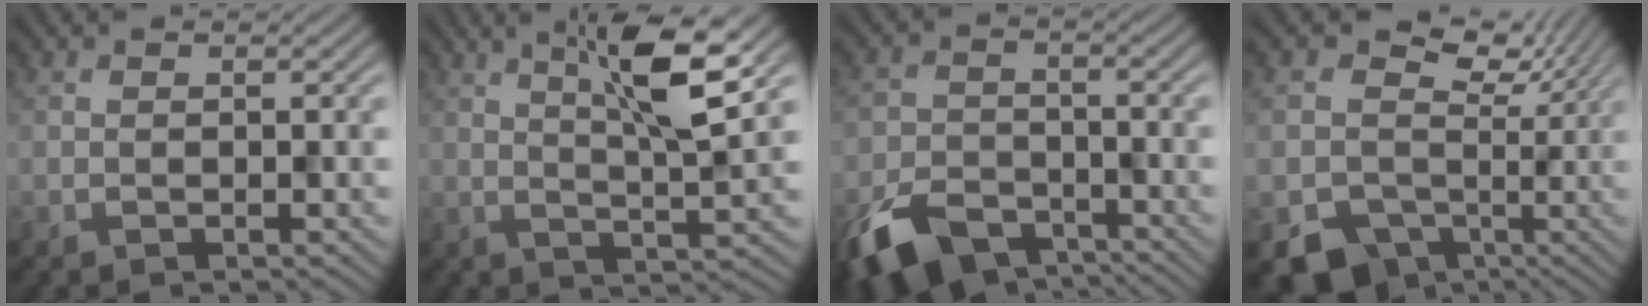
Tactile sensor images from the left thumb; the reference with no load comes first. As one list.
[{"total": 7.8, "force": [3.5, 0.8, 6.9], "torque": [-0.124, 0.003, 0.063]}, {"total": 9.2, "force": [-6.3, 4.9, 4.5], "torque": [-0.100, -0.020, -0.119]}, {"total": 11.5, "force": [0.1, 10.3, 5.1], "torque": [-0.104, -0.039, 0.003]}]